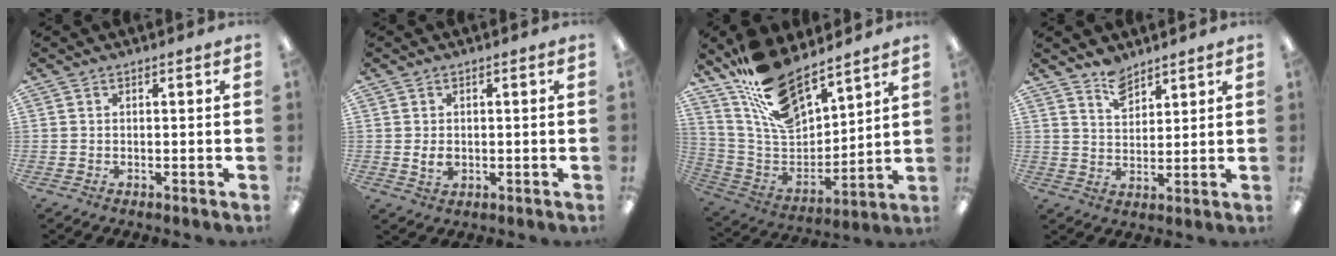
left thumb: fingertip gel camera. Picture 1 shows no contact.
{"total": 2.8, "force": [-0.1, 1.9, 2.0], "torque": [-0.035, -0.002, -0.005]}
{"total": 17.6, "force": [14.0, 6.8, 8.3], "torque": [-0.177, -0.085, 0.257]}
{"total": 6.2, "force": [5.1, 3.0, 1.9], "torque": [-0.028, -0.027, 0.093]}